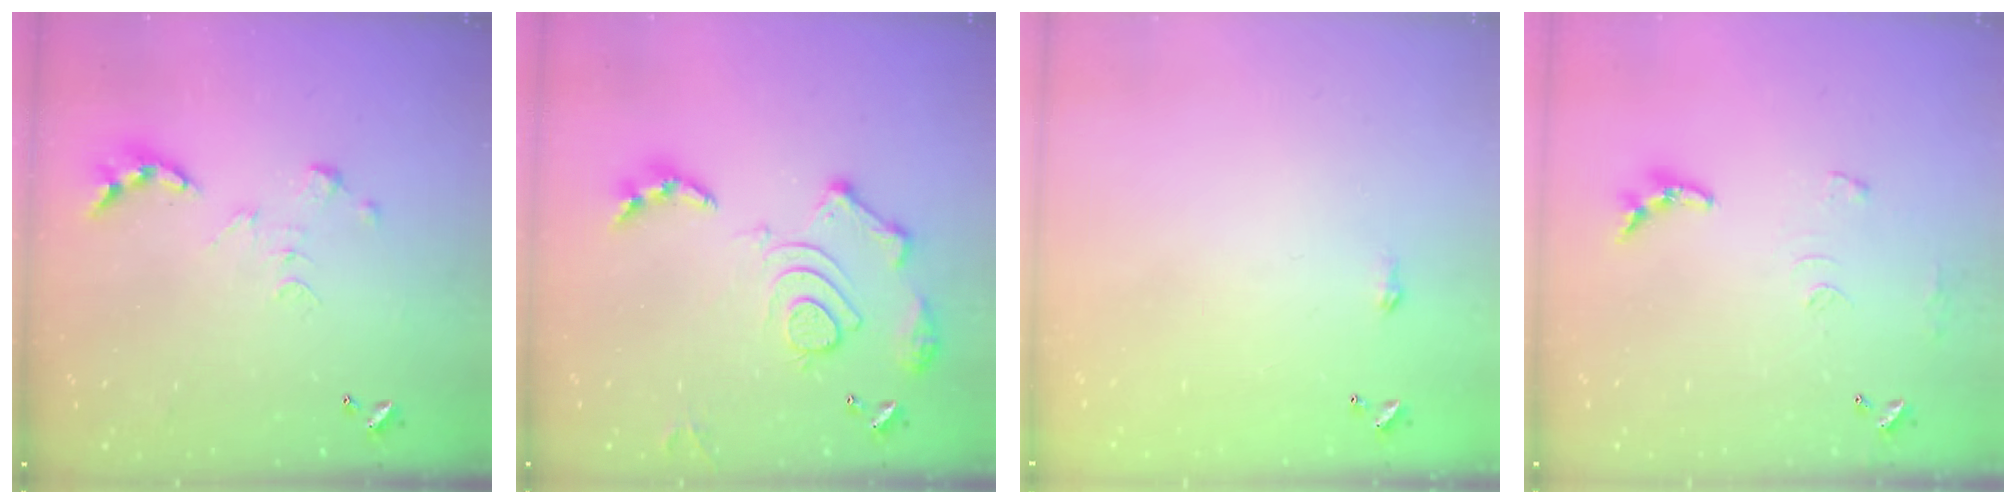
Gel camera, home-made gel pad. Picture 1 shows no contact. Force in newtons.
{"total": 16.1, "press": 16.0, "slide": 1.8}
{"total": 1.8, "press": 1.8, "slide": 0.3}
{"total": 8.7, "press": 8.7, "slide": 0.6}